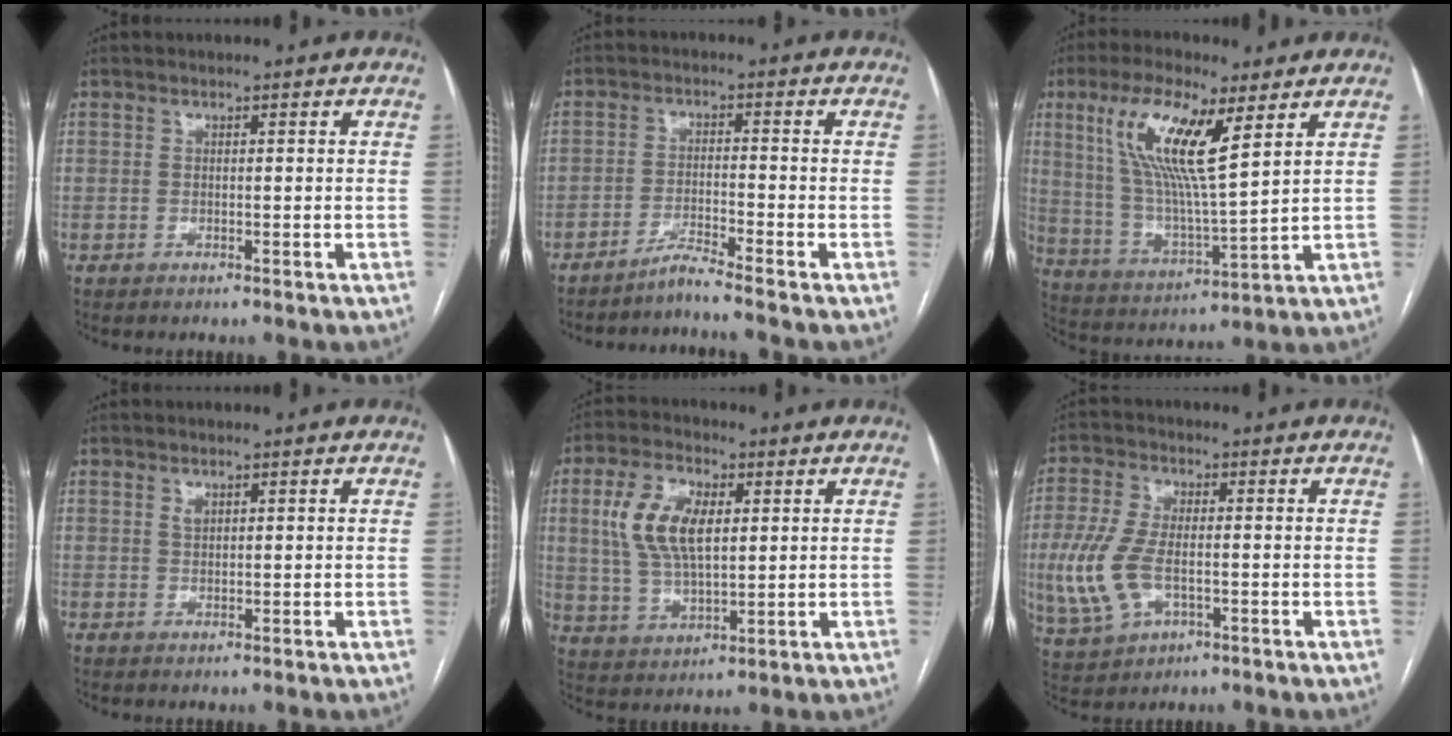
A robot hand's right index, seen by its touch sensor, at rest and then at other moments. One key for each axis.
{"total": 3.8, "fx": -3.2, "fy": -1.8, "fz": 0.9, "tx": -0.019, "ty": -0.018, "tz": -0.062}
{"total": 14.3, "fx": 6.4, "fy": 2.5, "fz": 12.6, "tx": -0.260, "ty": 0.004, "tz": 0.121}
{"total": 1.2, "fx": 0.7, "fy": 0.7, "fz": 0.6, "tx": -0.010, "ty": 0.000, "tz": 0.013}
{"total": 10.6, "fx": 2.7, "fy": 4.9, "fz": 9.0, "tx": -0.196, "ty": 0.014, "tz": 0.054}
{"total": 9.4, "fx": -1.7, "fy": 4.8, "fz": 7.9, "tx": -0.197, "ty": -0.002, "tz": -0.026}